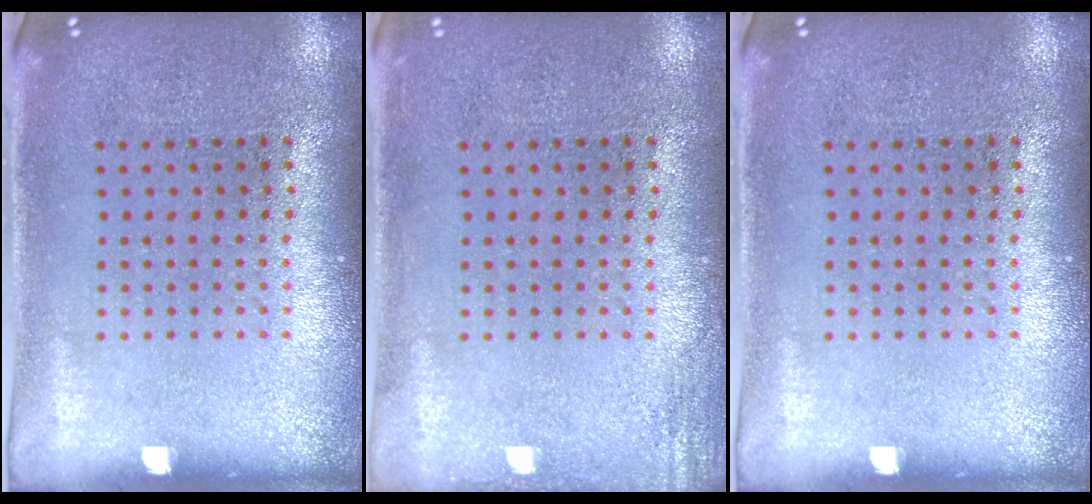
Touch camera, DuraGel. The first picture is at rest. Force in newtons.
{"total": 1.4, "press": 1.4, "slide": 0.2}
{"total": 0.0}